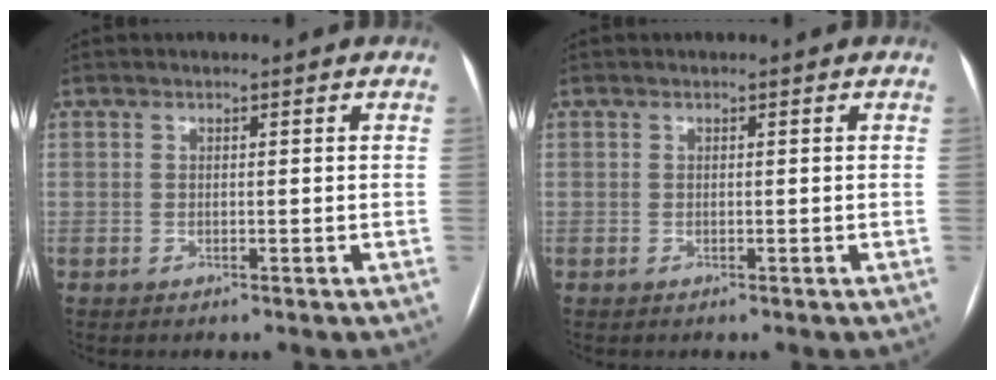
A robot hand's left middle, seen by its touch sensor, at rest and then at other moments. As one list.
[{"total": 0.0}]